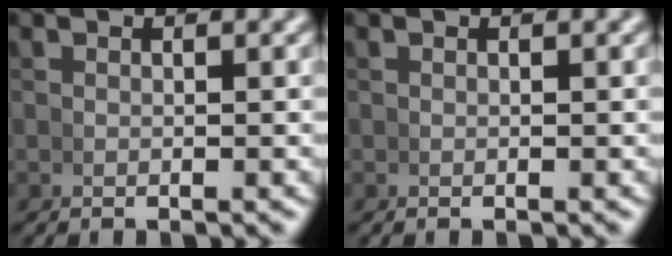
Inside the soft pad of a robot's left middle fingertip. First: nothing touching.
{"total": 0.0}